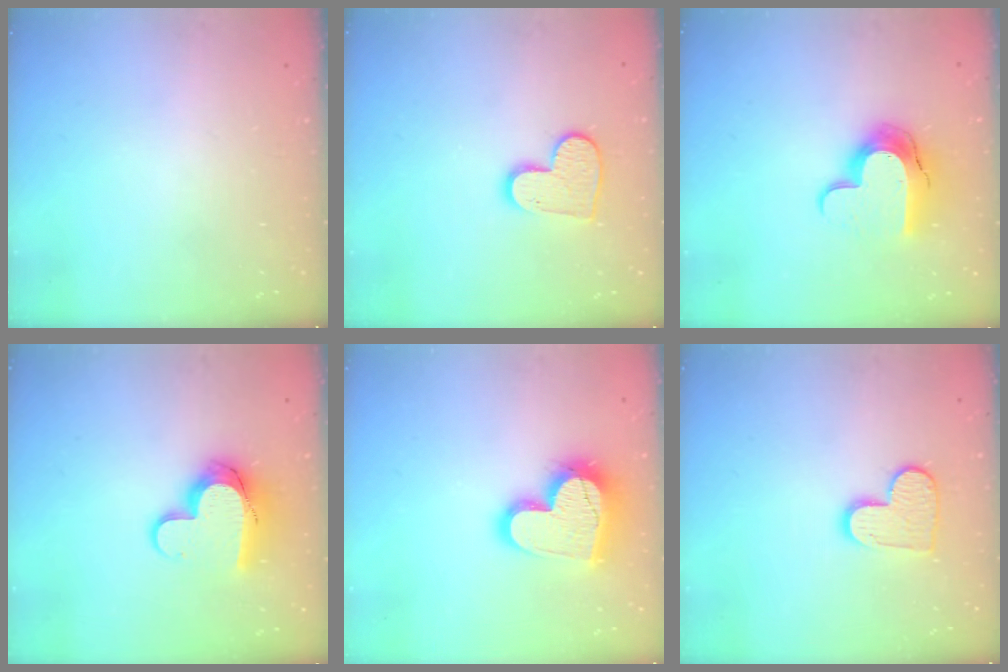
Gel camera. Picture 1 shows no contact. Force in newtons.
{"total": 10.1, "press": 10.0, "slide": 0.6}
{"total": 13.0, "press": 13.0, "slide": 1.0}
{"total": 12.4, "press": 12.4, "slide": 0.6}
{"total": 18.6, "press": 18.5, "slide": 1.5}
{"total": 9.6, "press": 9.6, "slide": 0.6}